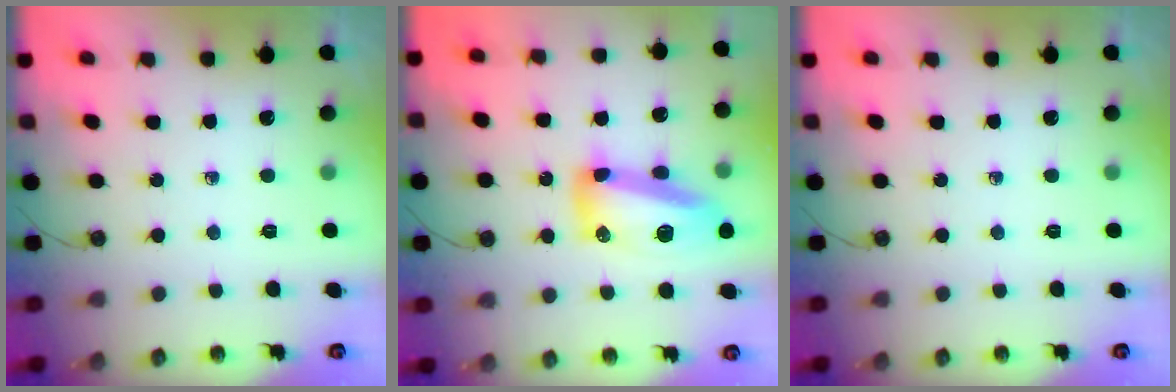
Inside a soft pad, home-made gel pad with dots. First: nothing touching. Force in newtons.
{"total": 15.4, "press": 15.3, "slide": 1.9}
{"total": 0.0}